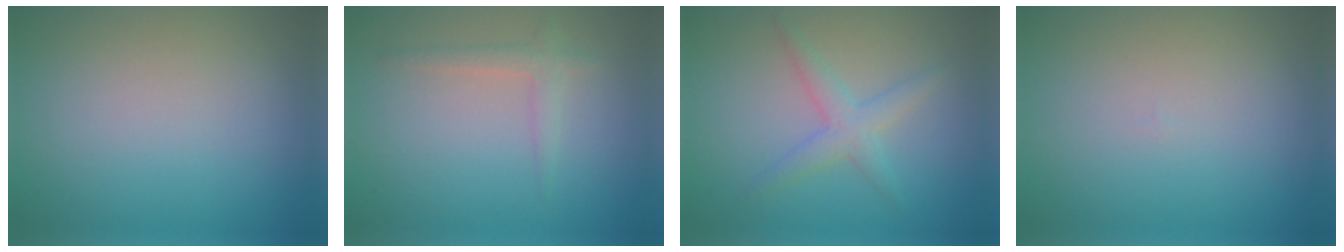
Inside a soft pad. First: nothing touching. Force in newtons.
{"total": 1.6, "press": 1.6, "slide": 0.1}
{"total": 2.4, "press": 2.4, "slide": 0.1}
{"total": 0.0}